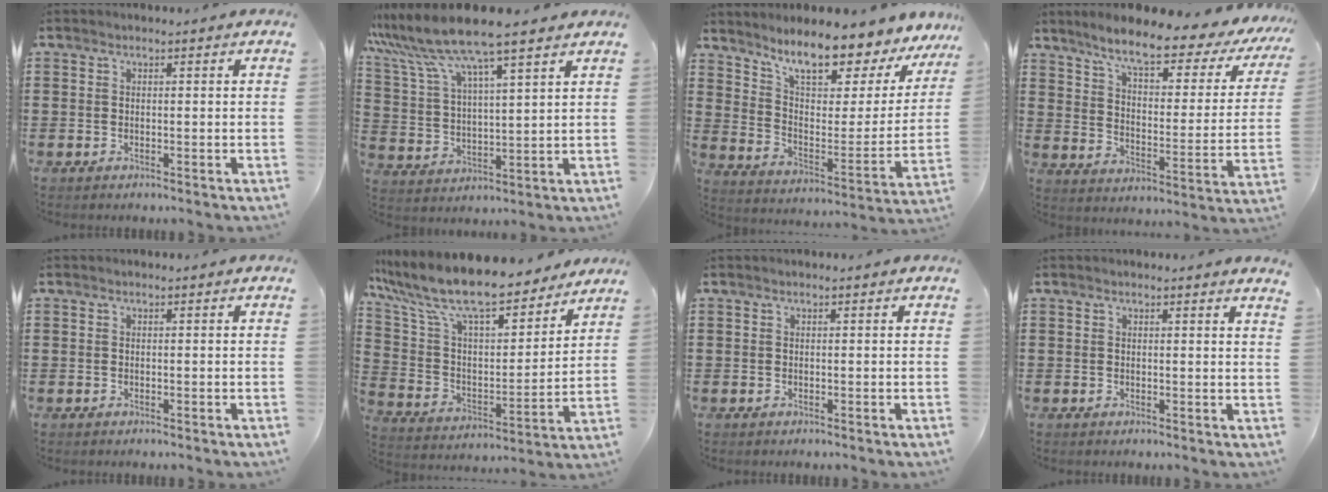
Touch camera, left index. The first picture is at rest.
{"total": 9.6, "force": [8.1, 0.2, 5.1], "torque": [-0.130, -0.035, 0.137]}
{"total": 9.5, "force": [8.4, 1.6, 4.1], "torque": [-0.089, -0.073, 0.138]}
{"total": 8.7, "force": [6.8, 0.8, 5.4], "torque": [-0.115, -0.041, 0.104]}
{"total": 0.0}
{"total": 12.1, "force": [10.3, 1.9, 6.2], "torque": [-0.161, -0.067, 0.179]}
{"total": 0.0}
{"total": 1.1, "force": [0.9, -0.2, 0.6], "torque": [-0.014, -0.003, 0.017]}